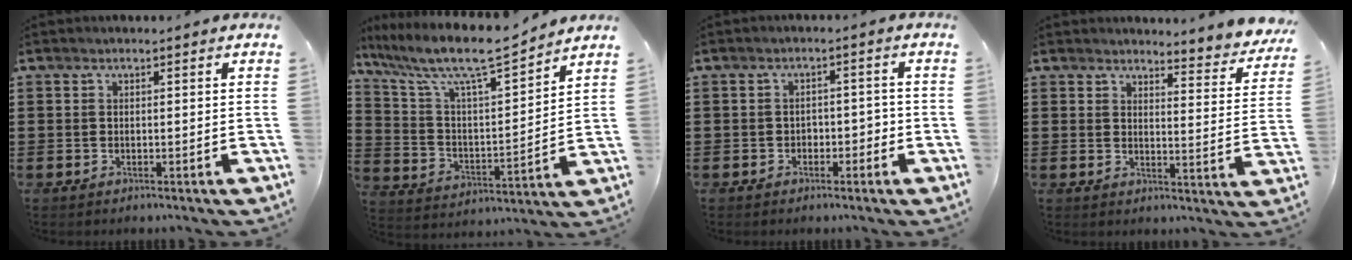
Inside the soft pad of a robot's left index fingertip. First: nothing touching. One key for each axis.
{"total": 10.2, "fx": 8.4, "fy": 1.3, "fz": 5.6, "tx": -0.145, "ty": -0.052, "tz": 0.139}
{"total": 2.0, "fx": -1.2, "fy": 1.2, "fz": 0.9, "tx": -0.024, "ty": 0.005, "tz": -0.029}
{"total": 3.9, "fx": 3.7, "fy": 0.1, "fz": 1.1, "tx": -0.025, "ty": -0.029, "tz": 0.059}